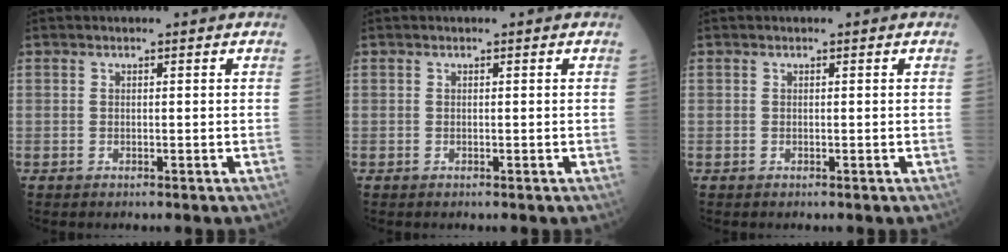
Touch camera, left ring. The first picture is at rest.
{"total": 0.0}
{"total": 0.0}